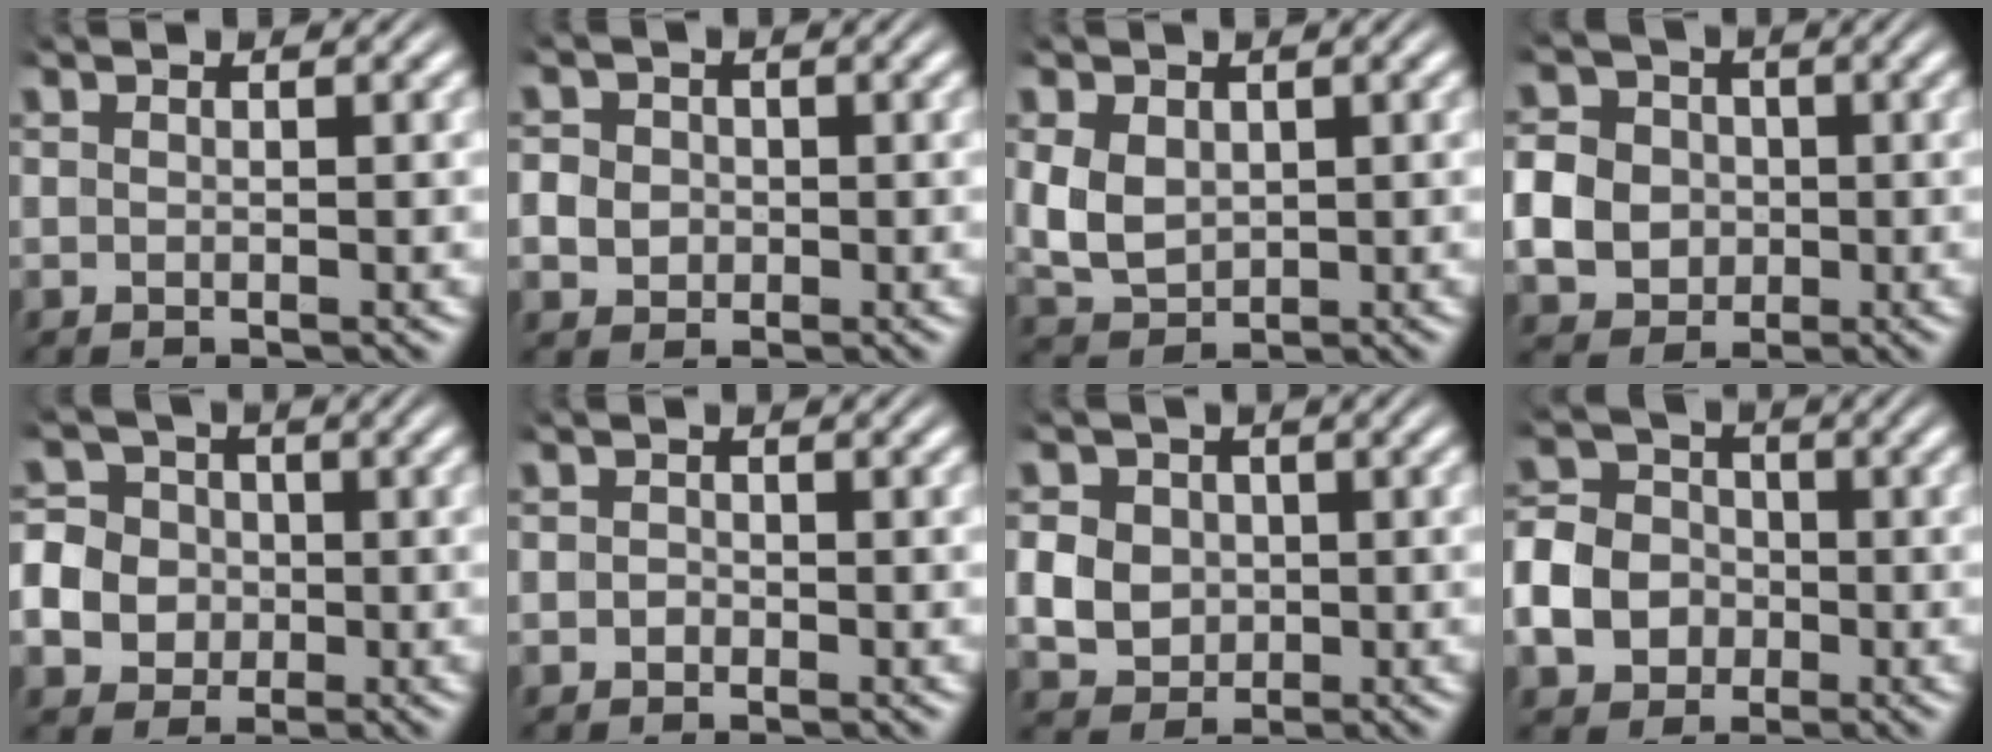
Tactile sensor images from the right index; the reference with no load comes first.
{"total": 3.7, "force": [-0.4, 3.5, 1.2], "torque": [-0.029, -0.011, -0.006]}
{"total": 5.5, "force": [-0.2, 4.8, 2.7], "torque": [-0.083, -0.028, 0.013]}
{"total": 9.3, "force": [-0.7, 8.5, 3.8], "torque": [-0.086, -0.028, -0.013]}
{"total": 9.9, "force": [-1.3, 9.2, 3.2], "torque": [-0.094, -0.037, -0.023]}
{"total": 1.0, "force": [-0.6, 0.8, -0.1], "torque": [0.003, -0.009, -0.009]}
{"total": 7.0, "force": [-0.5, 6.5, 2.6], "torque": [-0.055, -0.019, -0.006]}
{"total": 8.0, "force": [-1.7, 7.1, 3.1], "torque": [-0.074, -0.022, -0.031]}